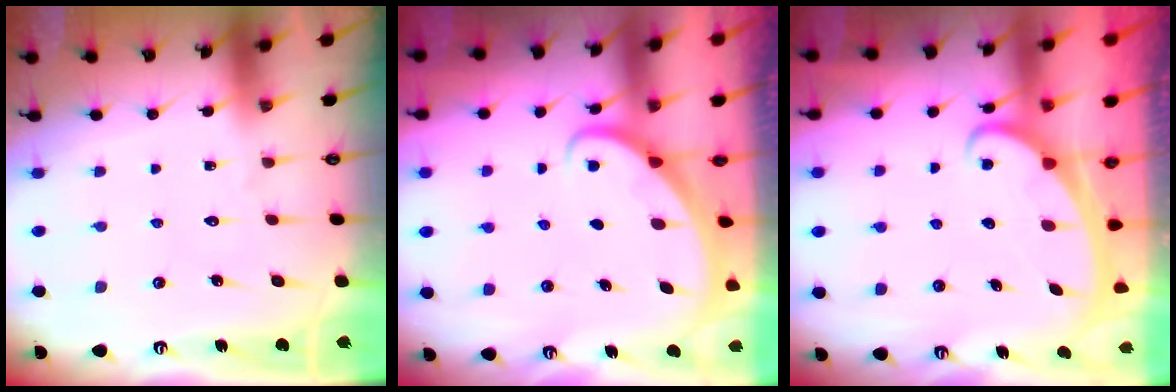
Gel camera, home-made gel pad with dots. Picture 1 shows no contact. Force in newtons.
{"total": 2.3, "press": 2.3, "slide": 0.1}
{"total": 2.4, "press": 2.3, "slide": 0.4}